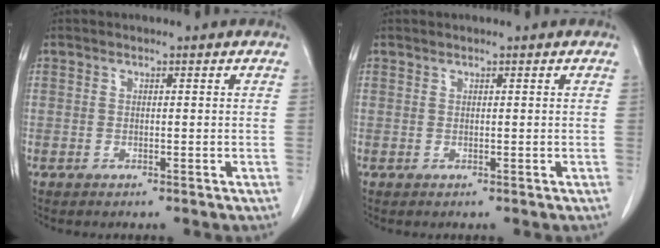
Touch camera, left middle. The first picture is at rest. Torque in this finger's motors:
{"motor_torque": [0.07, -0.21, -0.08, -0.01]}